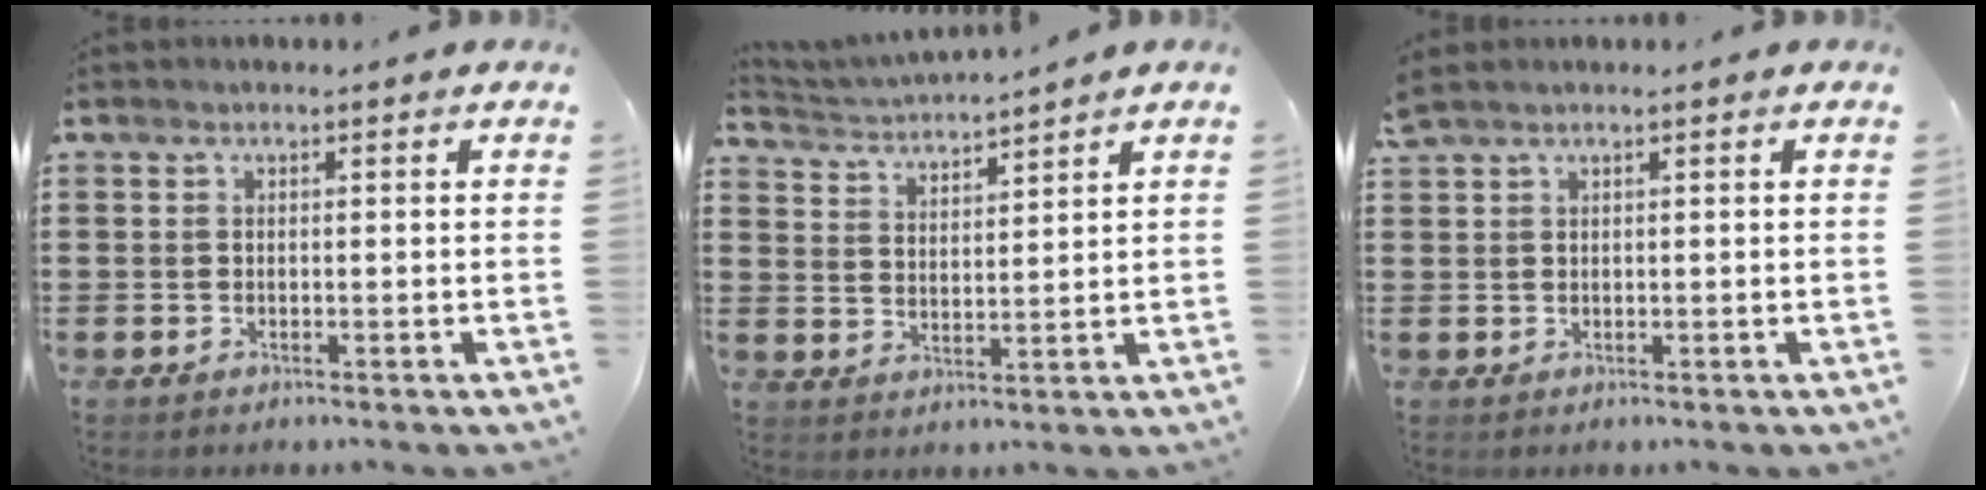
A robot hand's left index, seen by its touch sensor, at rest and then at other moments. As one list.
[{"total": 3.4, "force": [3.4, -0.5, 0.2], "torque": [-0.020, -0.020, 0.058]}, {"total": 1.0, "force": [0.7, 0.1, 0.6], "torque": [-0.013, 0.001, 0.014]}]